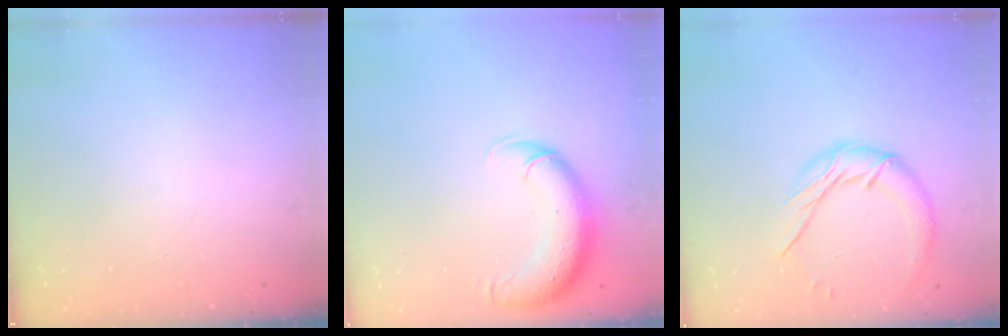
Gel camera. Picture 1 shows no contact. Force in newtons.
{"total": 11.0, "press": 10.6, "slide": 2.8}
{"total": 11.5, "press": 11.5, "slide": 0.8}